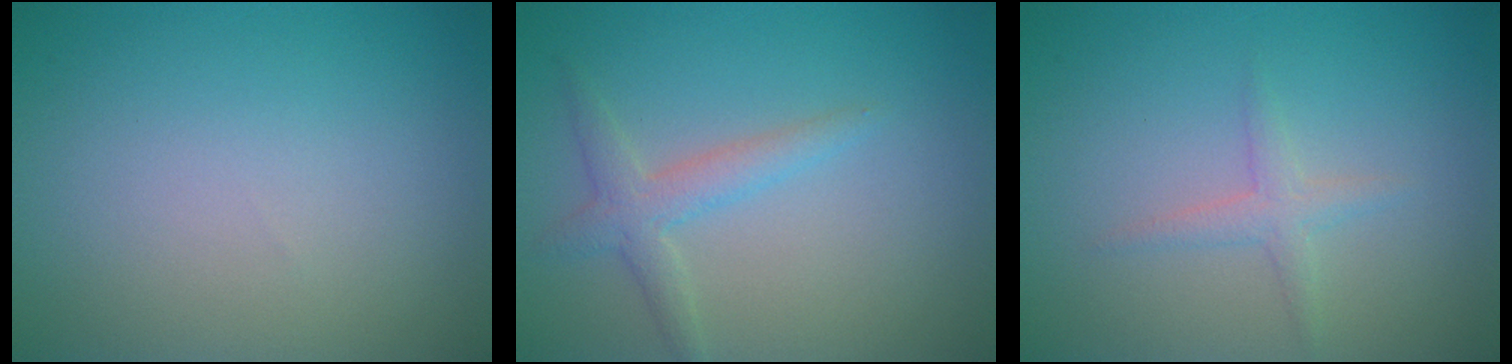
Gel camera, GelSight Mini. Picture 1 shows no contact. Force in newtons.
{"total": 2.4, "press": 2.4, "slide": 0.1}
{"total": 1.5, "press": 1.5, "slide": 0.1}